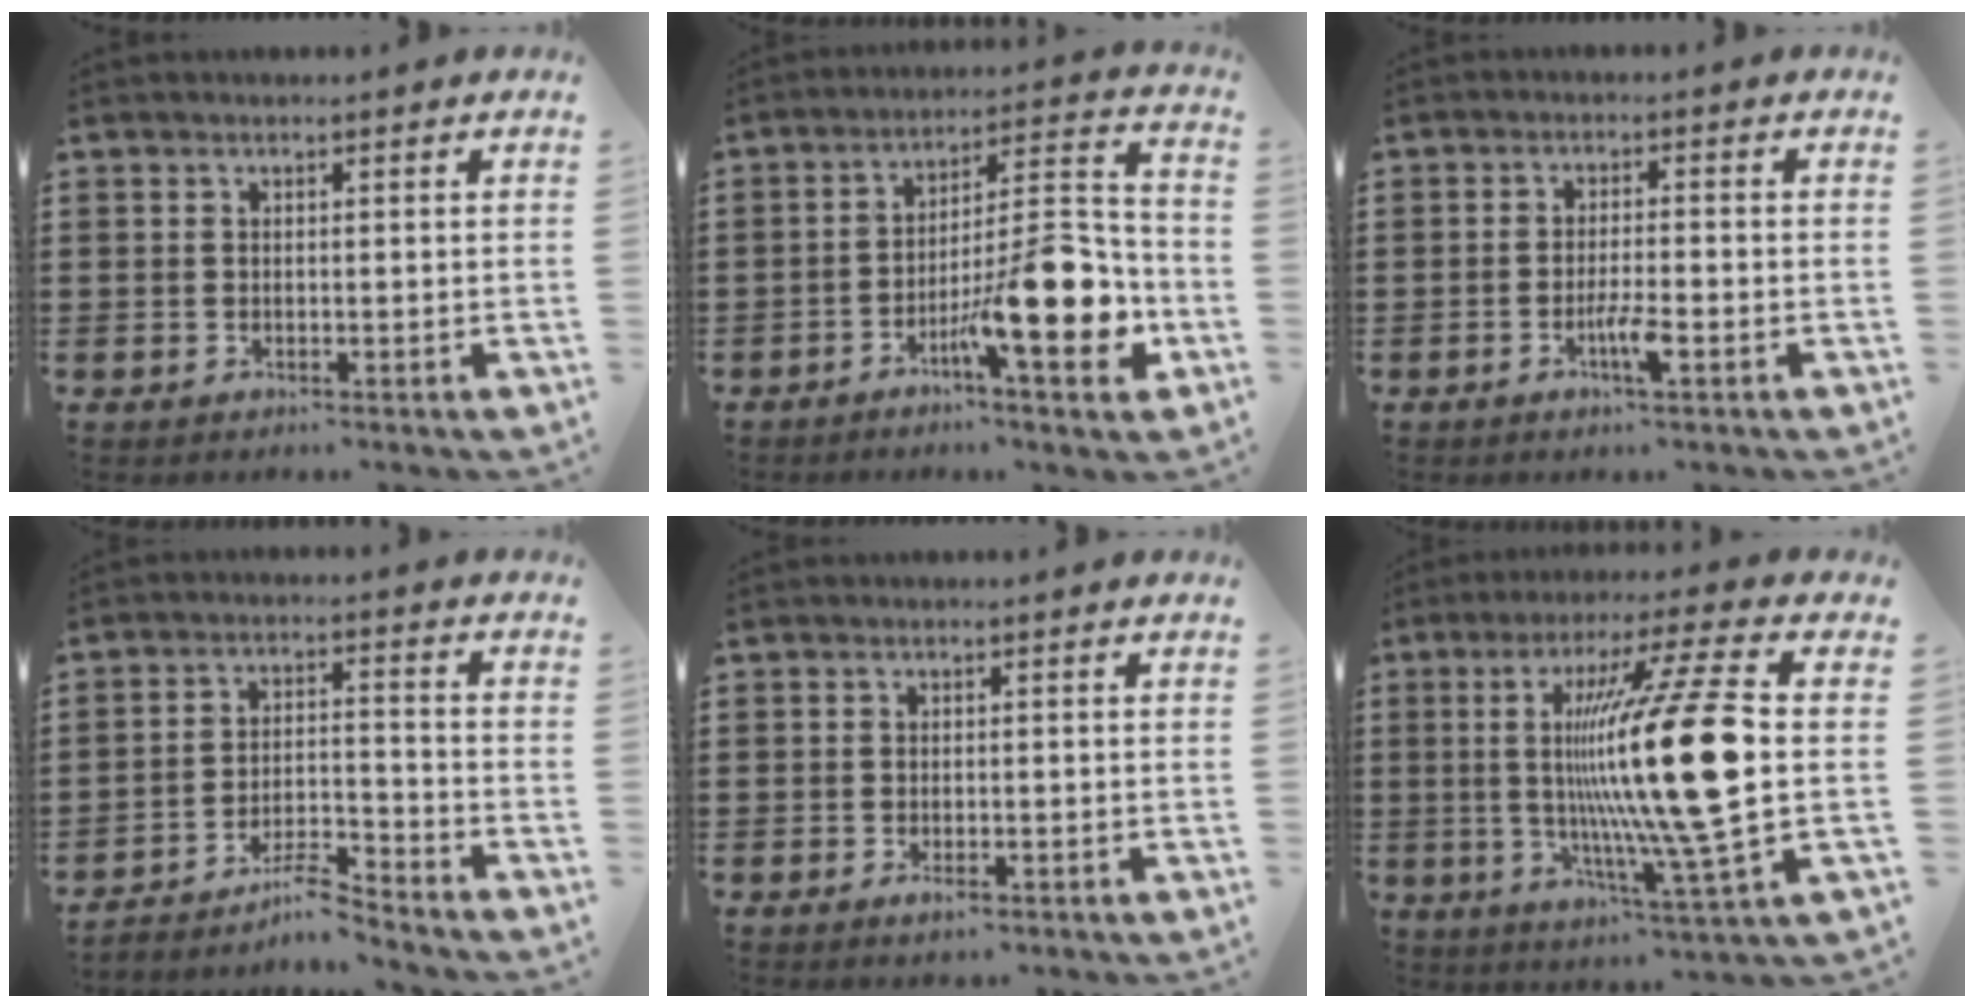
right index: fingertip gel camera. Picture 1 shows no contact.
{"total": 14.5, "force": [-6.3, 3.3, 12.6], "torque": [-0.187, -0.001, -0.106]}
{"total": 3.7, "force": [-1.7, 0.5, 3.2], "torque": [-0.061, -0.002, -0.032]}
{"total": 6.0, "force": [-5.4, 0.5, 2.4], "torque": [-0.047, 0.000, -0.106]}
{"total": 1.2, "force": [-0.8, 0.4, 0.9], "torque": [-0.020, -0.006, -0.014]}
{"total": 20.5, "force": [1.2, 1.7, 20.3], "torque": [-0.372, -0.021, 0.001]}